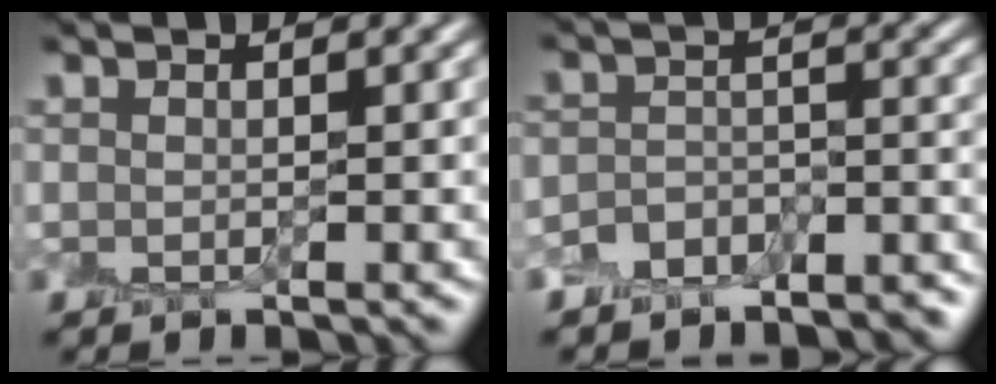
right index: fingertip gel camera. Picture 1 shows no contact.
{"total": 4.1, "force": [-3.7, 1.6, 0.3], "torque": [0.002, 0.002, -0.063]}